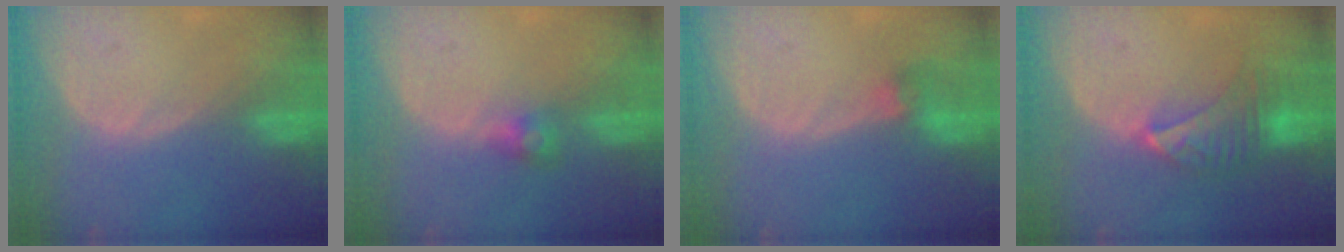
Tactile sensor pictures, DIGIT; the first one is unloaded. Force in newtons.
{"total": 2.6, "press": 2.5, "slide": 0.2}
{"total": 2.8, "press": 2.6, "slide": 1.0}
{"total": 6.8, "press": 6.3, "slide": 2.6}